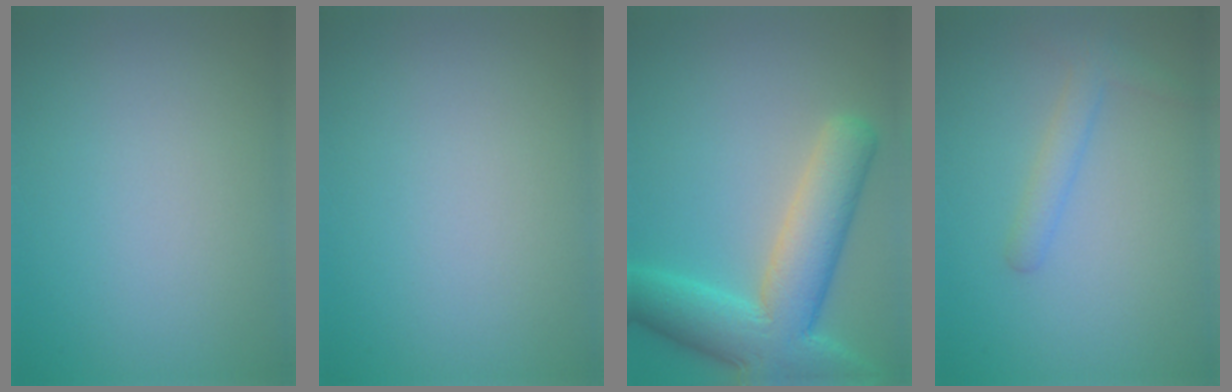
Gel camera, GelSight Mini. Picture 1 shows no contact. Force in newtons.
{"total": 0.0}
{"total": 9.1, "press": 9.1, "slide": 0.6}
{"total": 2.0, "press": 1.9, "slide": 0.1}